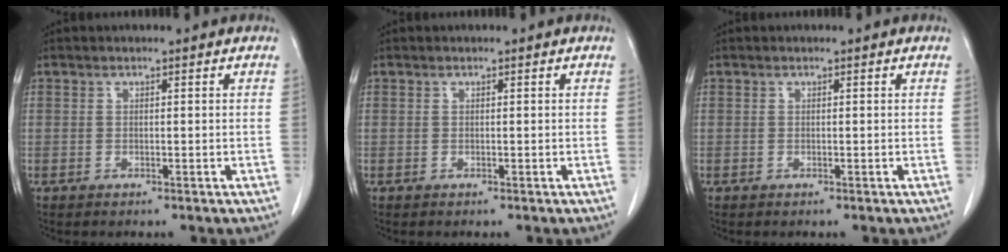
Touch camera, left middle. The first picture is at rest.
{"total": 0.0}
{"total": 0.0}